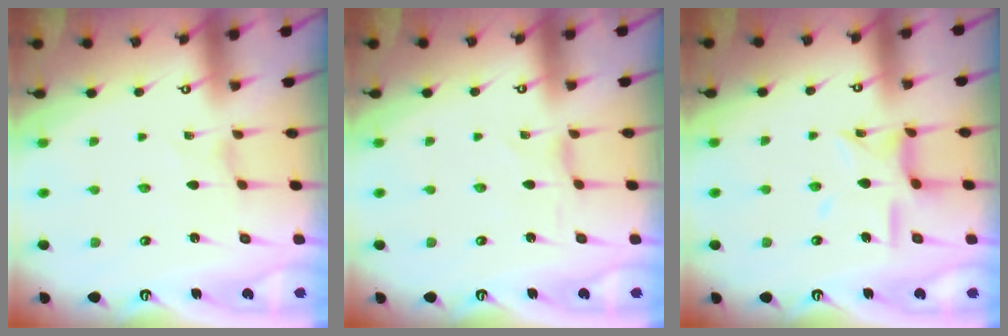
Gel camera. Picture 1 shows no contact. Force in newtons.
{"total": 0.0}
{"total": 10.5, "press": 10.5, "slide": 0.4}